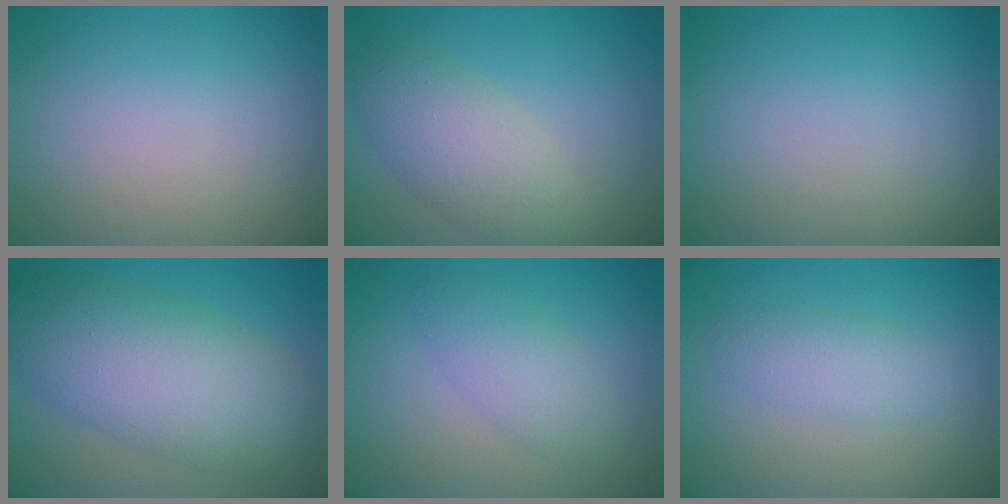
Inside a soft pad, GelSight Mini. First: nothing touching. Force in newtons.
{"total": 4.8, "press": 4.8, "slide": 0.4}
{"total": 0.0}
{"total": 9.4, "press": 9.4, "slide": 0.6}
{"total": 3.0, "press": 3.0, "slide": 0.0}
{"total": 2.3, "press": 2.3, "slide": 0.1}